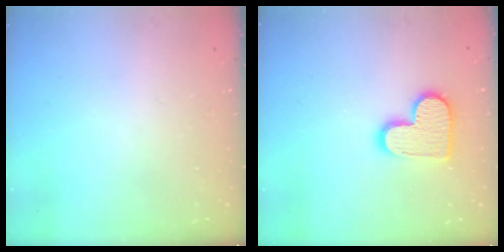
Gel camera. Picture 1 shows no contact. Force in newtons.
{"total": 12.8, "press": 12.8, "slide": 0.9}